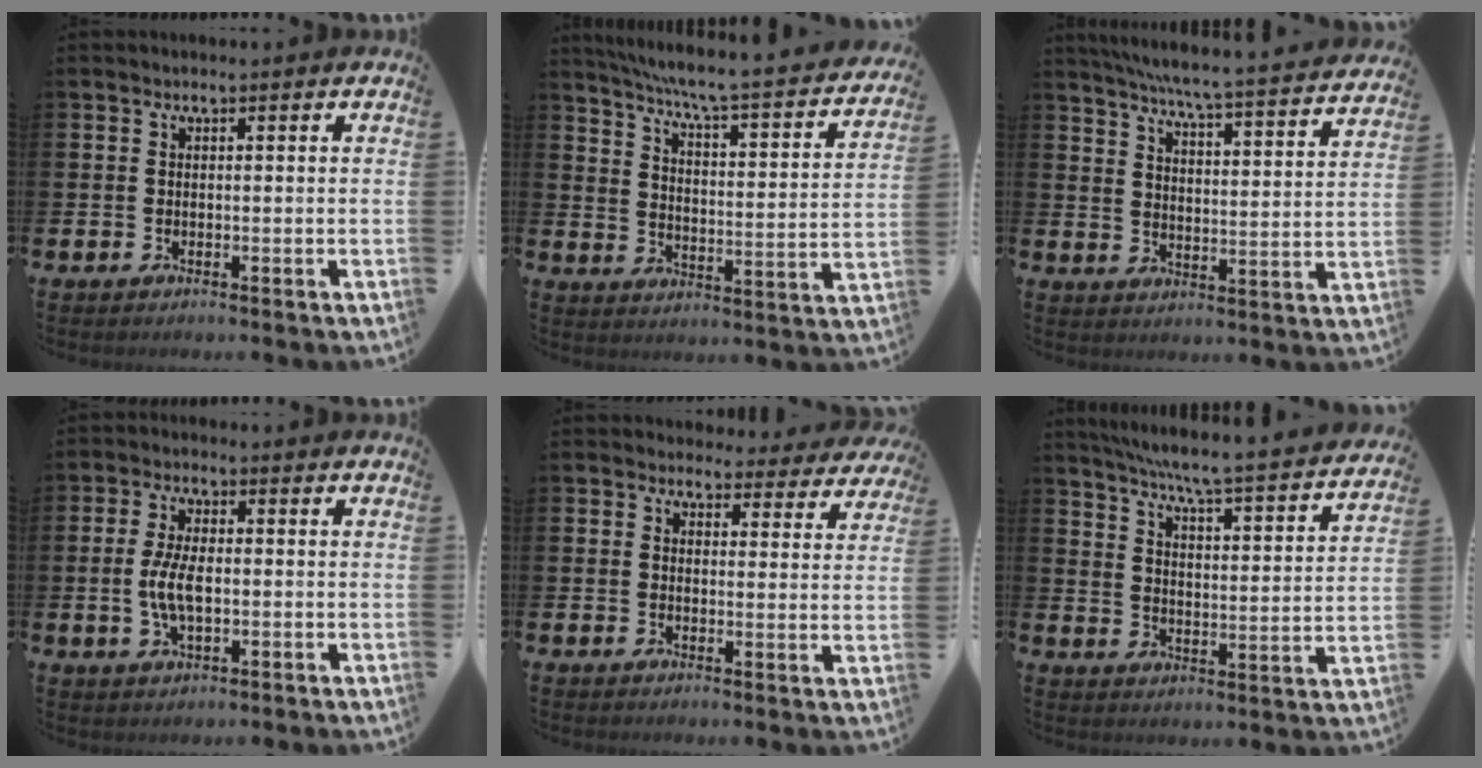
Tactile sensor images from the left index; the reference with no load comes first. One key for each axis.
{"total": 5.8, "fx": 5.2, "fy": -0.1, "fz": 2.4, "tx": -0.076, "ty": -0.048, "tz": 0.082}
{"total": 6.3, "fx": 5.9, "fy": -0.2, "fz": 2.1, "tx": -0.063, "ty": -0.051, "tz": 0.097}
{"total": 5.3, "fx": -0.3, "fy": 2.3, "fz": 4.8, "tx": -0.097, "ty": 0.001, "tz": -0.011}
{"total": 3.7, "fx": 3.4, "fy": 1.4, "fz": 0.2, "tx": -0.006, "ty": -0.022, "tz": 0.057}
{"total": 5.8, "fx": 5.2, "fy": -0.1, "fz": 2.6, "tx": -0.080, "ty": -0.047, "tz": 0.081}